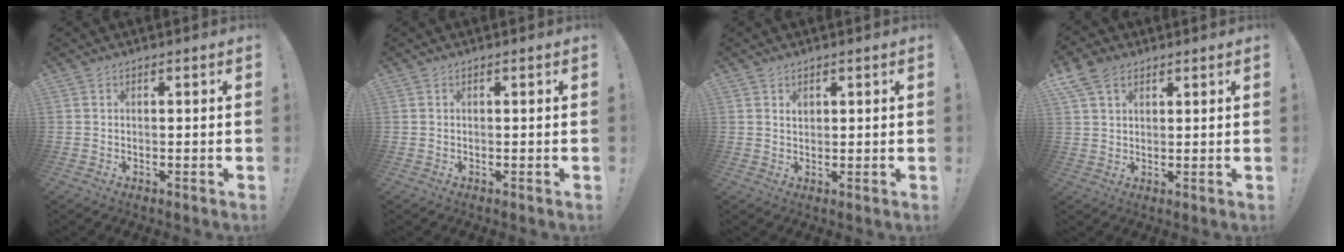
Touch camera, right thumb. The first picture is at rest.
{"total": 0.0}
{"total": 1.5, "force": [1.0, 1.0, 0.6], "torque": [-0.003, -0.003, 0.017]}
{"total": 7.1, "force": [3.9, 4.7, 3.7], "torque": [-0.068, -0.004, 0.079]}